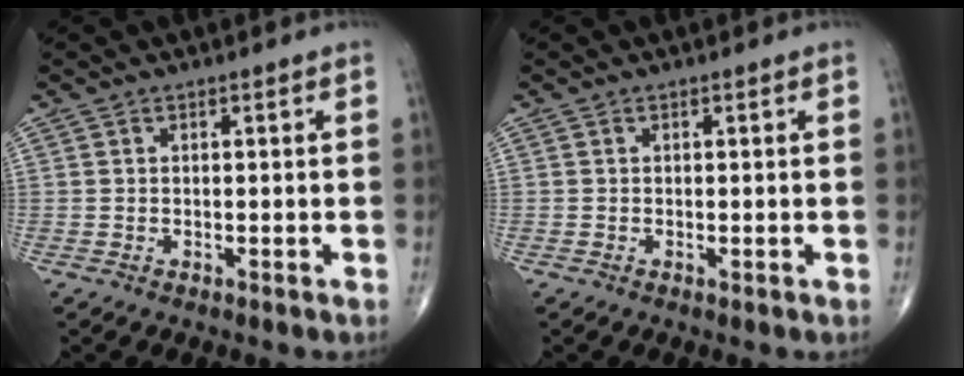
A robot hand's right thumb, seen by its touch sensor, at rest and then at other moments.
{"total": 0.0}